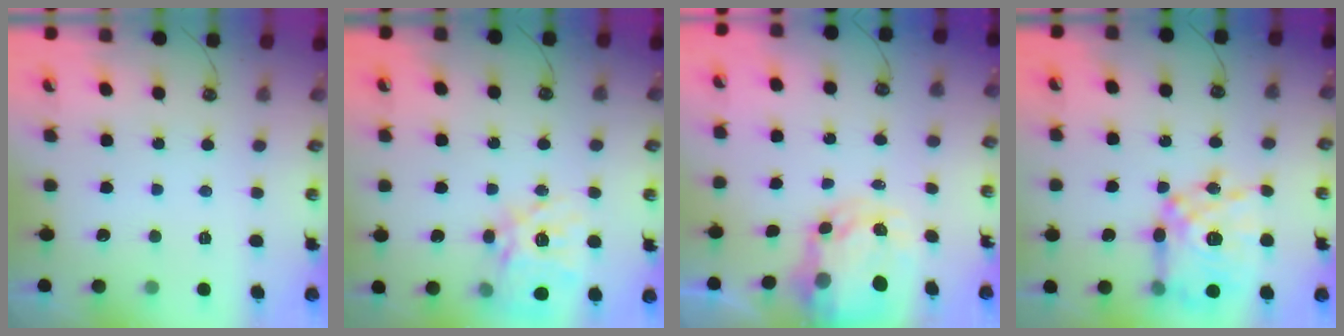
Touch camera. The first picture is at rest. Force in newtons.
{"total": 18.9, "press": 18.8, "slide": 1.8}
{"total": 6.0, "press": 5.9, "slide": 0.5}
{"total": 18.4, "press": 18.3, "slide": 2.2}